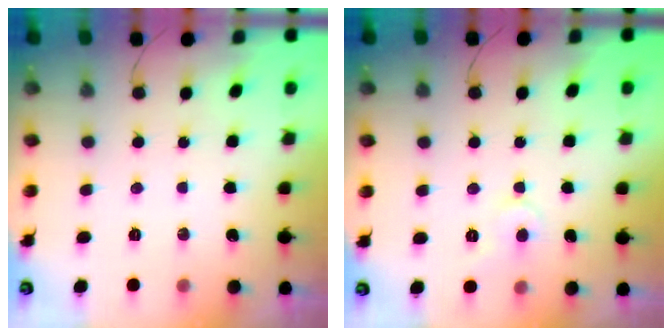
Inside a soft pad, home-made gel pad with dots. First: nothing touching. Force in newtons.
{"total": 3.6, "press": 3.6, "slide": 0.3}